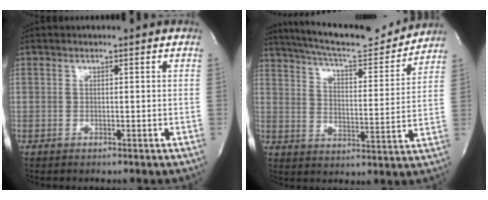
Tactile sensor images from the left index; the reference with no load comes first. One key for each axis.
{"total": 17.7, "fx": 16.4, "fy": 2.2, "fz": 6.3, "tx": -0.107, "ty": -0.007, "tz": 0.237}